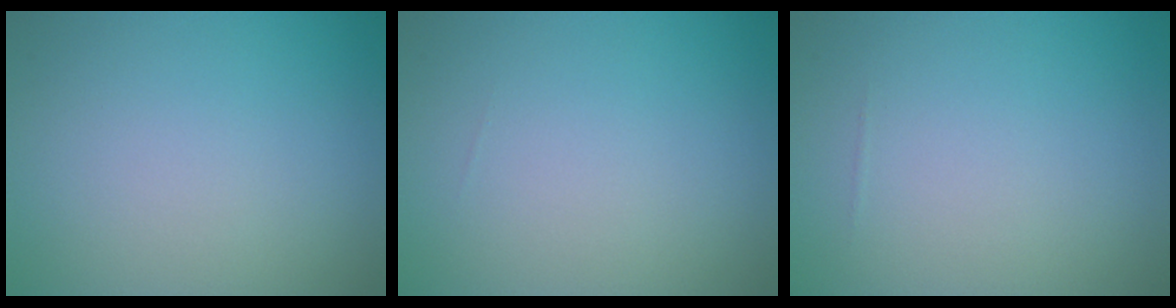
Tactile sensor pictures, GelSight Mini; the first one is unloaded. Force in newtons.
{"total": 0.0}
{"total": 0.0}